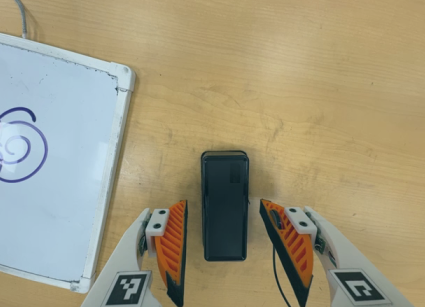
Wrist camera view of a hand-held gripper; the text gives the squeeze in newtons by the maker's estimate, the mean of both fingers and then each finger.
{"total": 0.0}